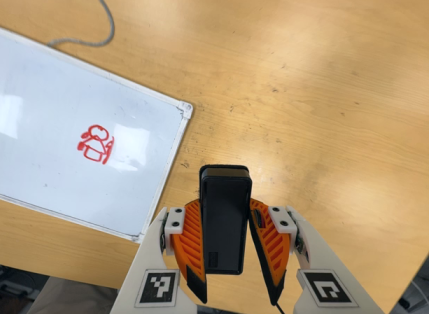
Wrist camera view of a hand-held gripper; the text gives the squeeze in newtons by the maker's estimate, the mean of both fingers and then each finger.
{"total": 6.3, "left": 4.9, "right": 7.7}